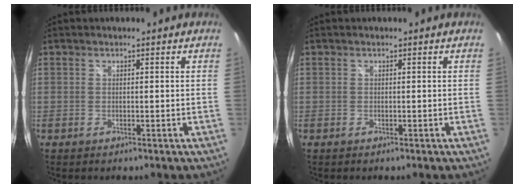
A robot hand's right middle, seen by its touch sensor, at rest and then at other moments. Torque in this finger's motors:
{"motor_torque": [0.05, -0.12, -0.01, 0.00]}